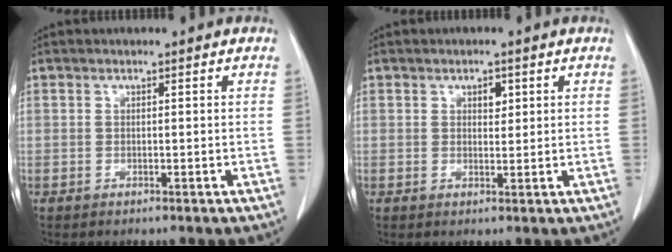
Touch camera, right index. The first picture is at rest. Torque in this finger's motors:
{"motor_torque": [0.12, -0.06, 0.01, 0.03]}